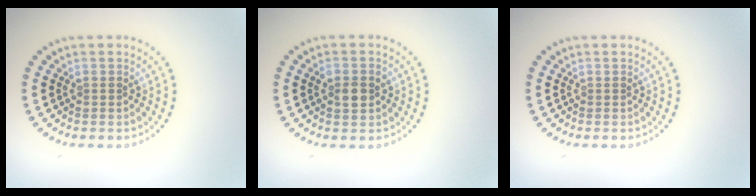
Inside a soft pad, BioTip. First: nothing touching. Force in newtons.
{"total": 2.5, "press": 2.5, "slide": 0.2}
{"total": 0.0}